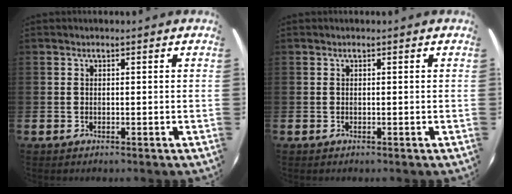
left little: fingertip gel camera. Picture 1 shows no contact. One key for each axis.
{"total": 0.0}